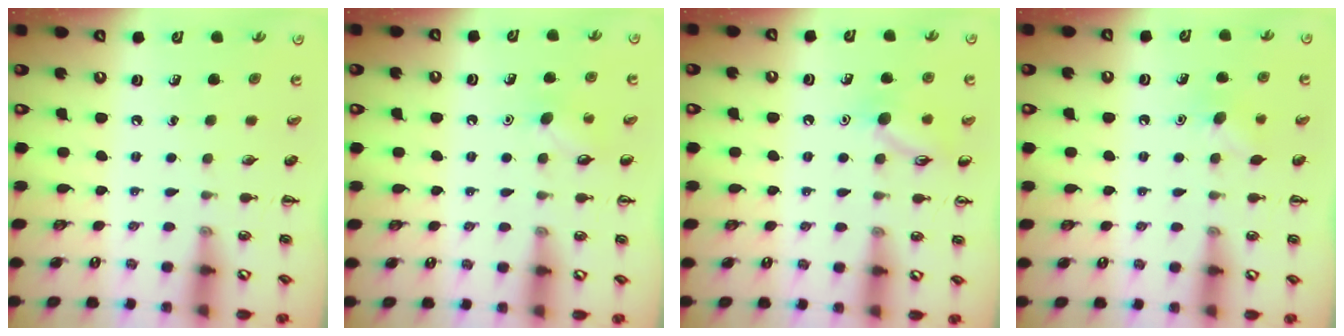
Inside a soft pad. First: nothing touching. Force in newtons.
{"total": 5.3, "press": 5.1, "slide": 1.4}
{"total": 9.6, "press": 9.5, "slide": 0.6}
{"total": 6.2, "press": 6.0, "slide": 1.5}